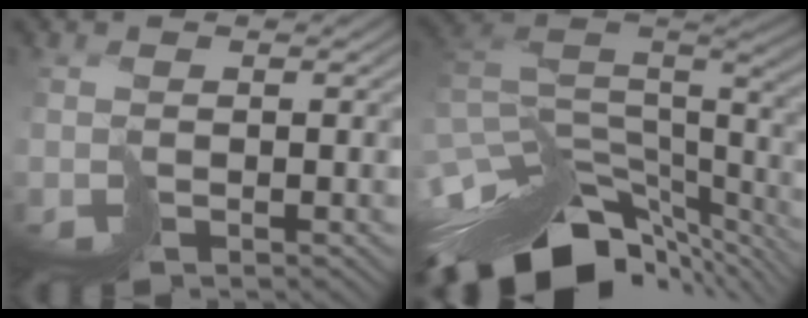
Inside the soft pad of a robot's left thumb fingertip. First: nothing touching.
{"total": 13.6, "force": [-8.0, 6.3, 9.0], "torque": [-0.200, -0.012, -0.125]}